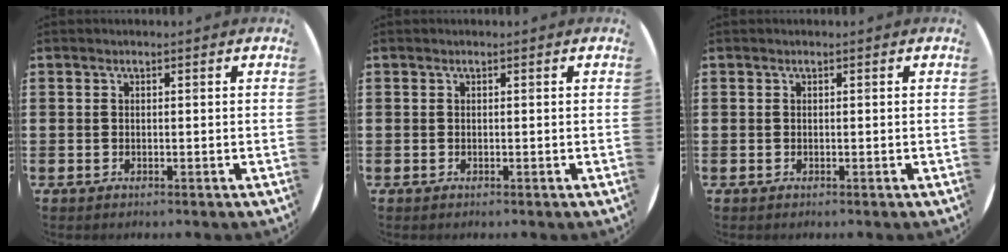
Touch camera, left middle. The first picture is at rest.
{"total": 0.0}
{"total": 0.0}